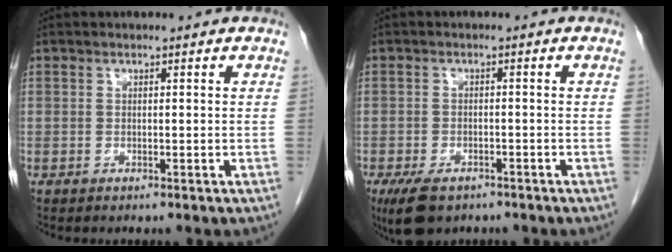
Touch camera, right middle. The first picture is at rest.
{"total": 6.0, "force": [-4.1, 2.8, 3.3], "torque": [-0.063, -0.008, -0.067]}